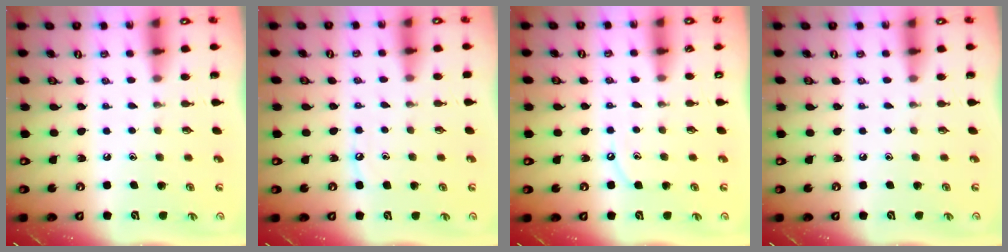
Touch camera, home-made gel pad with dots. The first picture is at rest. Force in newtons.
{"total": 5.2, "press": 5.1, "slide": 0.6}
{"total": 5.4, "press": 5.3, "slide": 0.7}
{"total": 0.0}